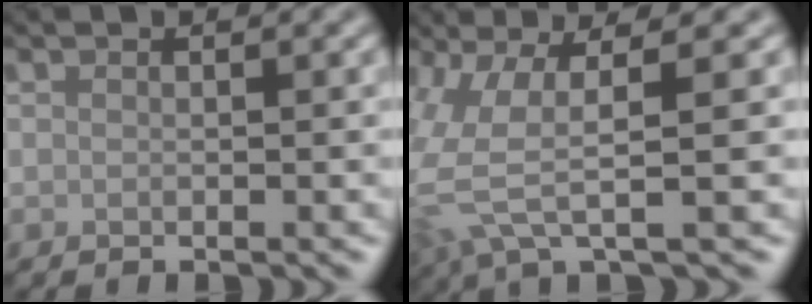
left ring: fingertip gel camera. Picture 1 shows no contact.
{"total": 5.2, "force": [0.3, 1.2, 5.1], "torque": [-0.126, -0.006, 0.009]}